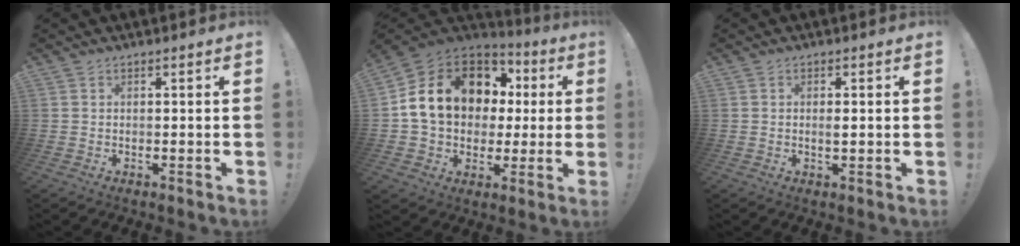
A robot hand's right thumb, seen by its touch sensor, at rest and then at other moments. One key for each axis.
{"total": 18.1, "fx": 4.9, "fy": 13.6, "fz": 10.8, "tx": -0.182, "ty": -0.008, "tz": 0.108}
{"total": 1.3, "fx": 0.0, "fy": 0.2, "fz": 1.3, "tx": -0.015, "ty": -0.003, "tz": -0.001}